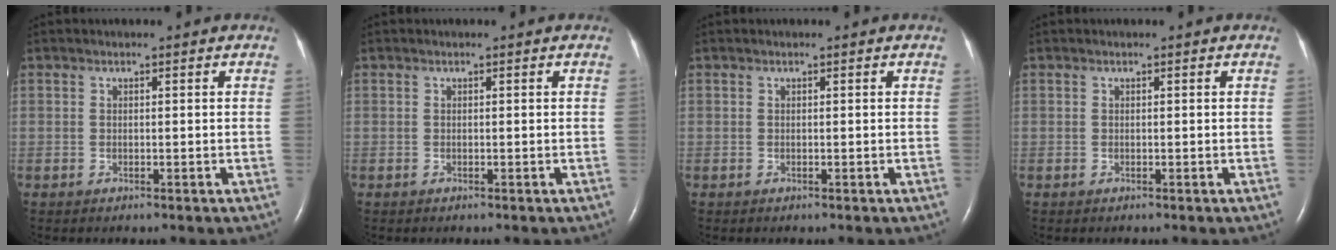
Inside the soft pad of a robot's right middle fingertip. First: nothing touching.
{"total": 0.0}
{"total": 0.0}
{"total": 0.0}